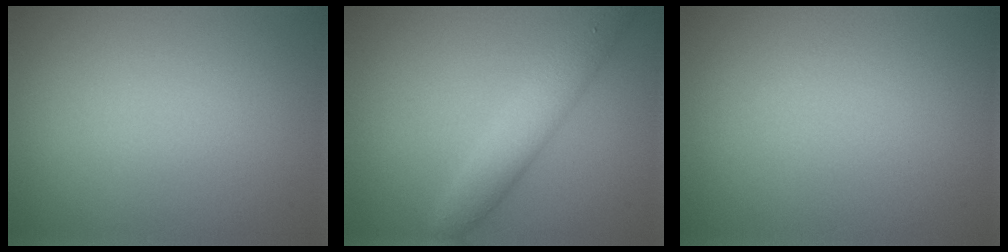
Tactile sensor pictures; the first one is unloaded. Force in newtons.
{"total": 3.8, "press": 3.8, "slide": 0.2}
{"total": 0.0}